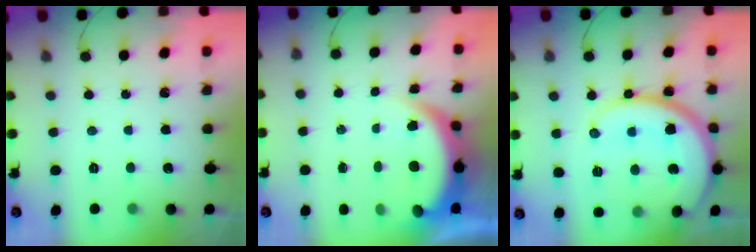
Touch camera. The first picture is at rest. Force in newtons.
{"total": 6.3, "press": 6.2, "slide": 1.0}
{"total": 19.4, "press": 19.3, "slide": 1.4}